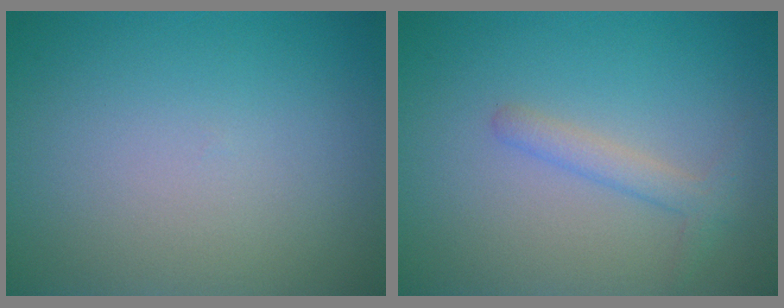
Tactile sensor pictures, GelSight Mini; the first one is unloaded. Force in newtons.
{"total": 1.8, "press": 1.8, "slide": 0.0}